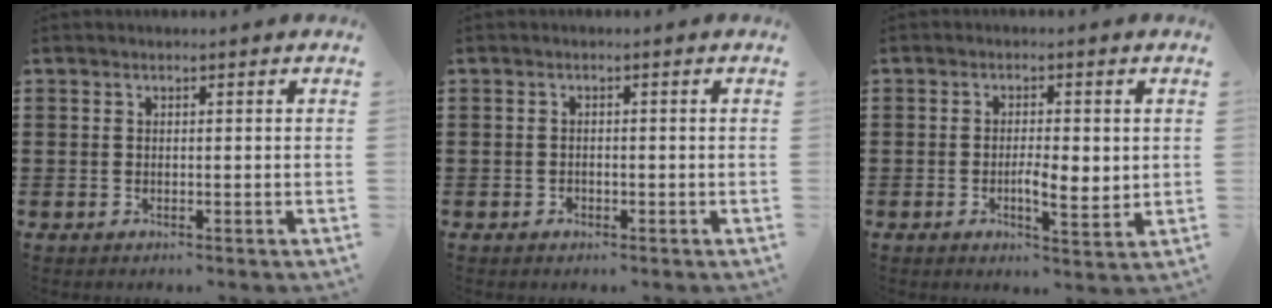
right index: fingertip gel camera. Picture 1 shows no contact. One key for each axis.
{"total": 0.7, "fx": -0.5, "fy": 0.4, "fz": 0.2, "tx": -0.005, "ty": 0.000, "tz": -0.010}
{"total": 4.0, "fx": -0.4, "fy": 1.4, "fz": 3.7, "tx": -0.068, "ty": 0.005, "tz": -0.009}